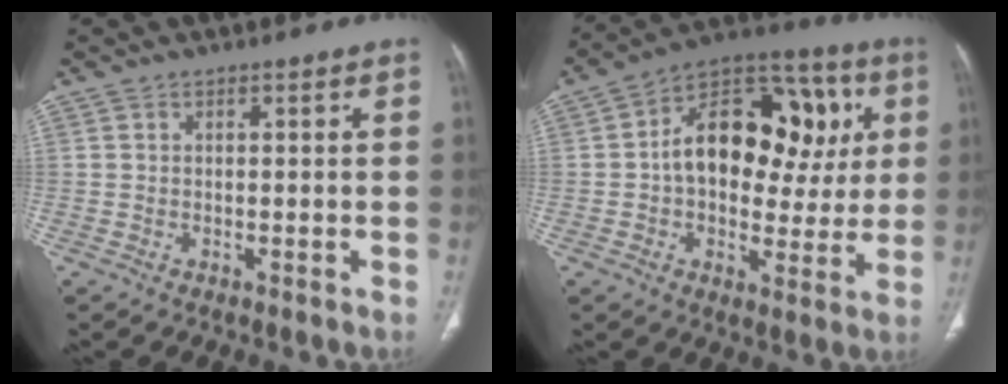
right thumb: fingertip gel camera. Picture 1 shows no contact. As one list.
[{"total": 21.6, "force": [3.2, 13.8, 16.3], "torque": [-0.196, 0.030, 0.043]}]